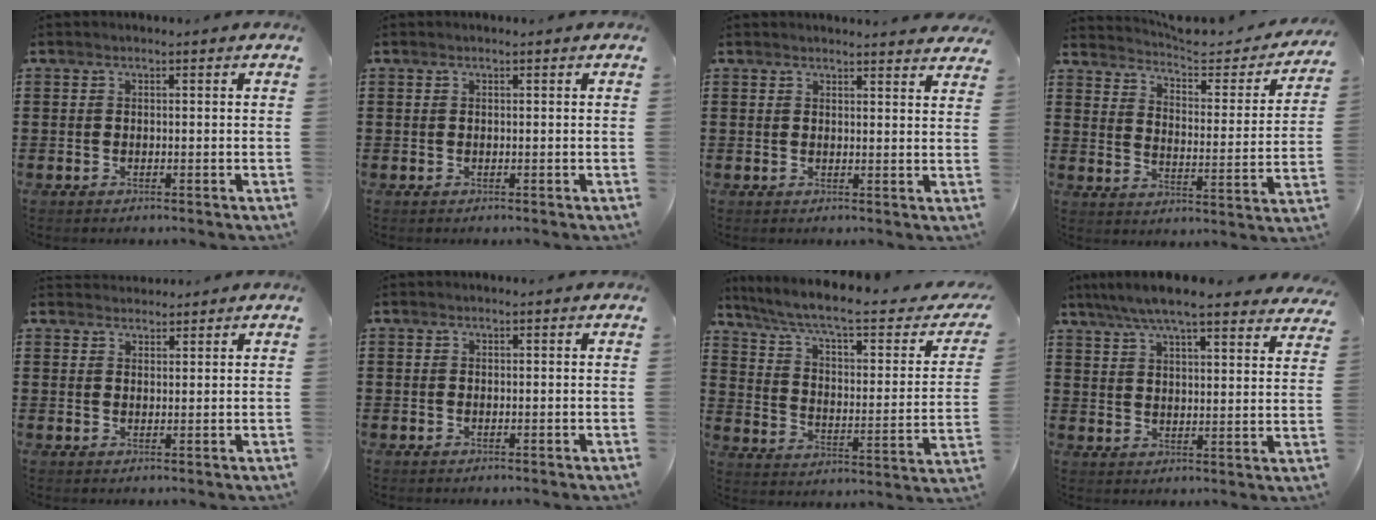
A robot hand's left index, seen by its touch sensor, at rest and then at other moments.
{"total": 0.0}
{"total": 2.4, "force": [2.4, -0.2, 0.3], "torque": [-0.004, -0.011, 0.043]}
{"total": 4.5, "force": [4.2, 0.6, 1.2], "torque": [-0.041, -0.032, 0.065]}
{"total": 1.9, "force": [1.8, 0.5, -0.2], "torque": [-0.001, 0.001, 0.036]}
{"total": 0.0}
{"total": 8.1, "force": [6.1, 0.9, 5.3], "torque": [-0.126, -0.039, 0.096]}
{"total": 7.0, "force": [6.2, 0.3, 3.1], "torque": [-0.083, -0.024, 0.111]}